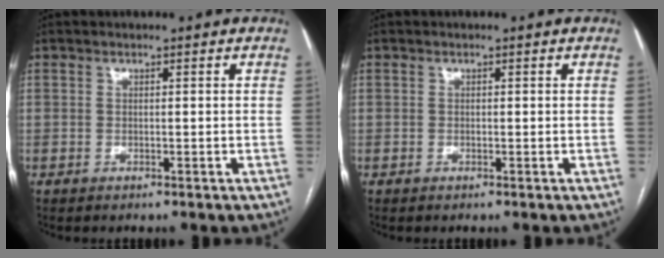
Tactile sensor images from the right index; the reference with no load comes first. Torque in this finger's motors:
{"motor_torque": [0.04, 0.03, -0.01, 0.01]}